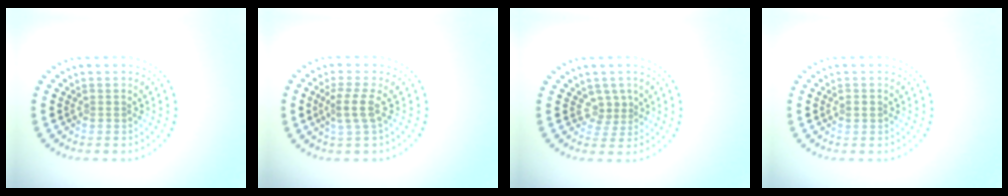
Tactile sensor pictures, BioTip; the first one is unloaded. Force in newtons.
{"total": 2.3, "press": 1.6, "slide": 1.6}
{"total": 1.7, "press": 1.2, "slide": 1.3}
{"total": 0.9, "press": 0.9, "slide": 0.2}